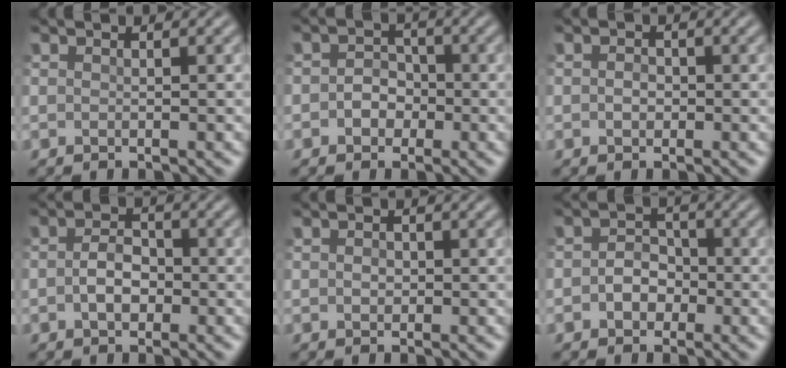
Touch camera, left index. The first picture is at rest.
{"total": 2.3, "force": [-0.6, 1.9, 1.1], "torque": [-0.003, 0.001, -0.023]}
{"total": 1.2, "force": [-0.2, 0.9, 0.8], "torque": [-0.015, -0.001, -0.005]}
{"total": 2.6, "force": [-0.6, 1.7, 1.9], "torque": [-0.039, 0.002, -0.014]}
{"total": 0.9, "force": [0.0, 0.7, 0.5], "torque": [-0.010, -0.002, -0.002]}
{"total": 2.5, "force": [-0.7, 2.0, 1.4], "torque": [-0.020, 0.002, -0.019]}